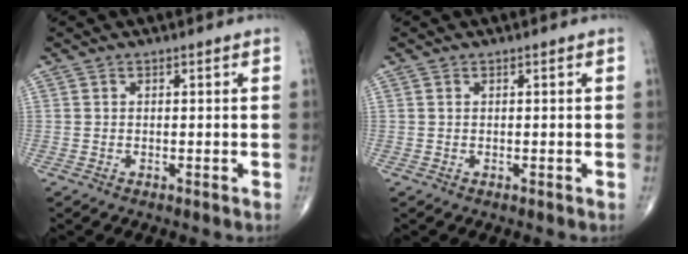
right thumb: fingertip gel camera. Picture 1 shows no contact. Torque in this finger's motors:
{"motor_torque": [0.06, 0.07, 0.05, 0.06, 0.02]}